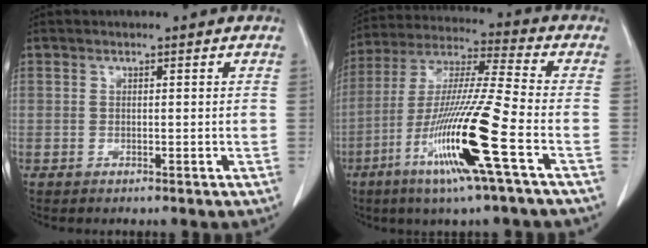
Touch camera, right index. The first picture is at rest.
{"total": 17.1, "force": [-6.6, -0.9, 15.8], "torque": [-0.319, -0.024, -0.128]}